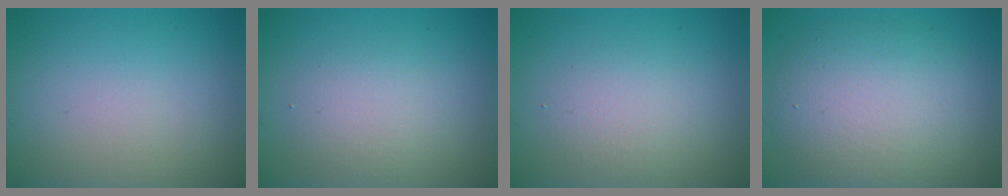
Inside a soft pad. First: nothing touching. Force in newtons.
{"total": 2.5, "press": 2.5, "slide": 0.1}
{"total": 2.5, "press": 2.5, "slide": 0.2}
{"total": 7.5, "press": 7.5, "slide": 0.2}